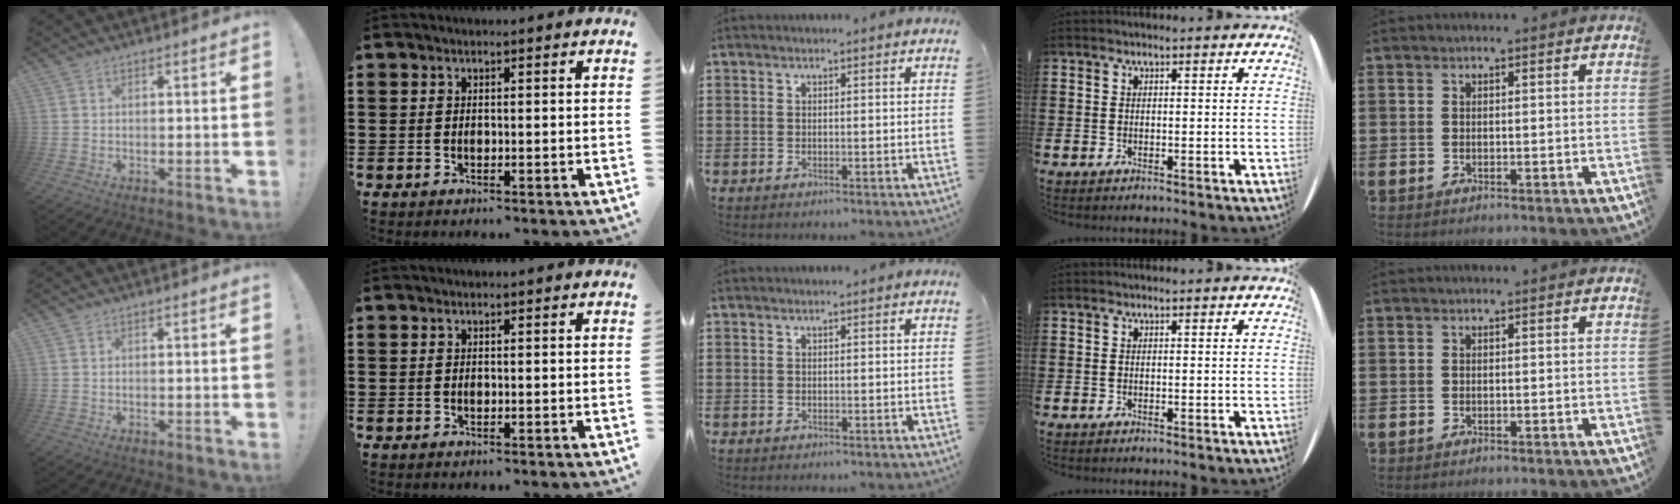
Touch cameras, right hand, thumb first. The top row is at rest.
{}